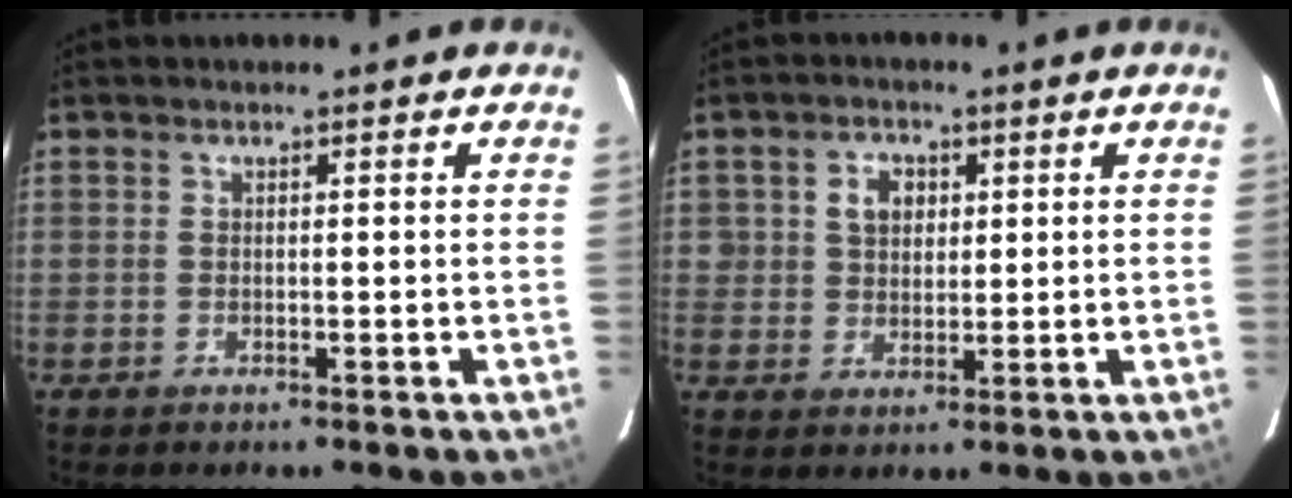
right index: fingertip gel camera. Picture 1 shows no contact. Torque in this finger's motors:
{"motor_torque": [0.09, 0.08, 0.13, 0.03]}